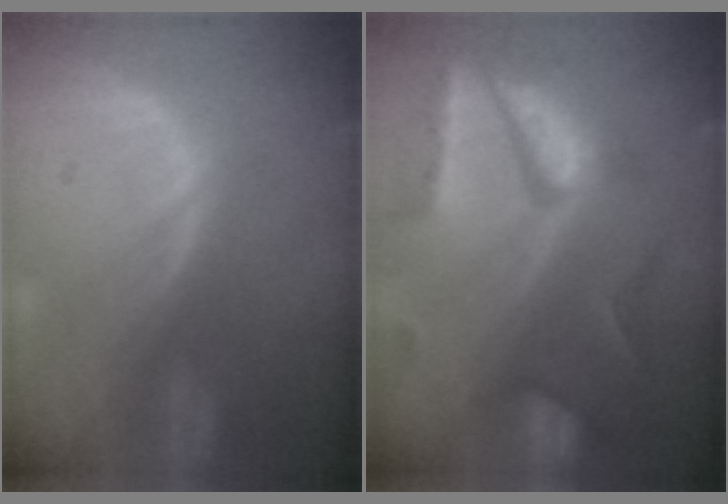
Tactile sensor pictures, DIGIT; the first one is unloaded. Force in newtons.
{"total": 10.1, "press": 8.5, "slide": 5.5}